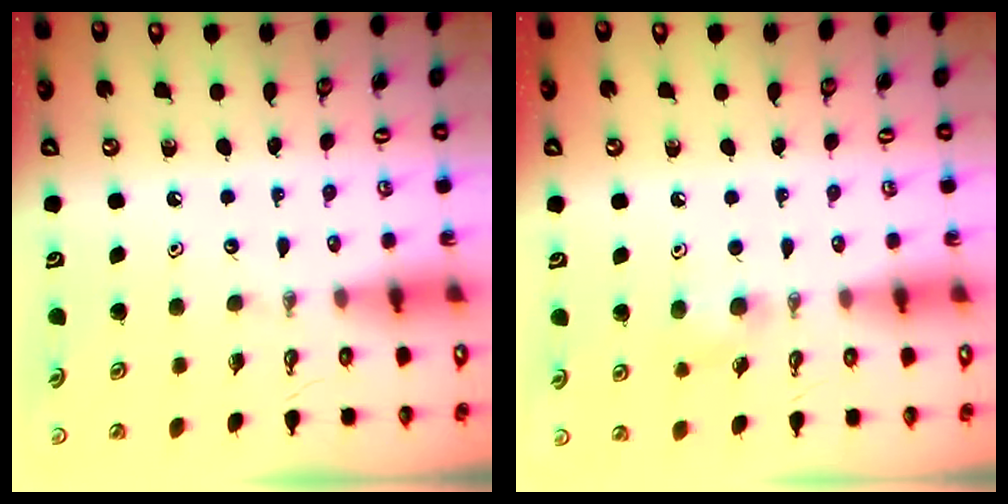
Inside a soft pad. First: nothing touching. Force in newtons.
{"total": 5.2, "press": 4.9, "slide": 1.7}